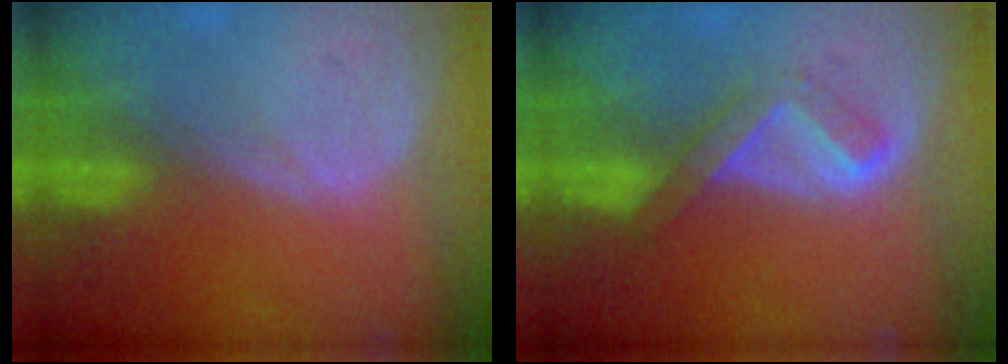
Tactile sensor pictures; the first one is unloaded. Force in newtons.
{"total": 5.2, "press": 4.6, "slide": 2.6}